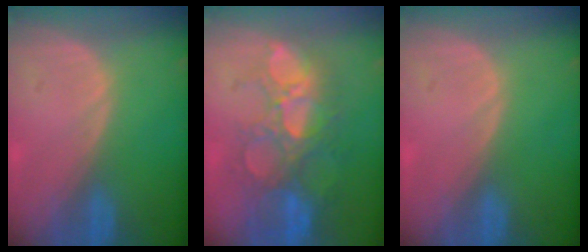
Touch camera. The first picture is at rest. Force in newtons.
{"total": 11.1, "press": 9.6, "slide": 5.5}
{"total": 0.0}